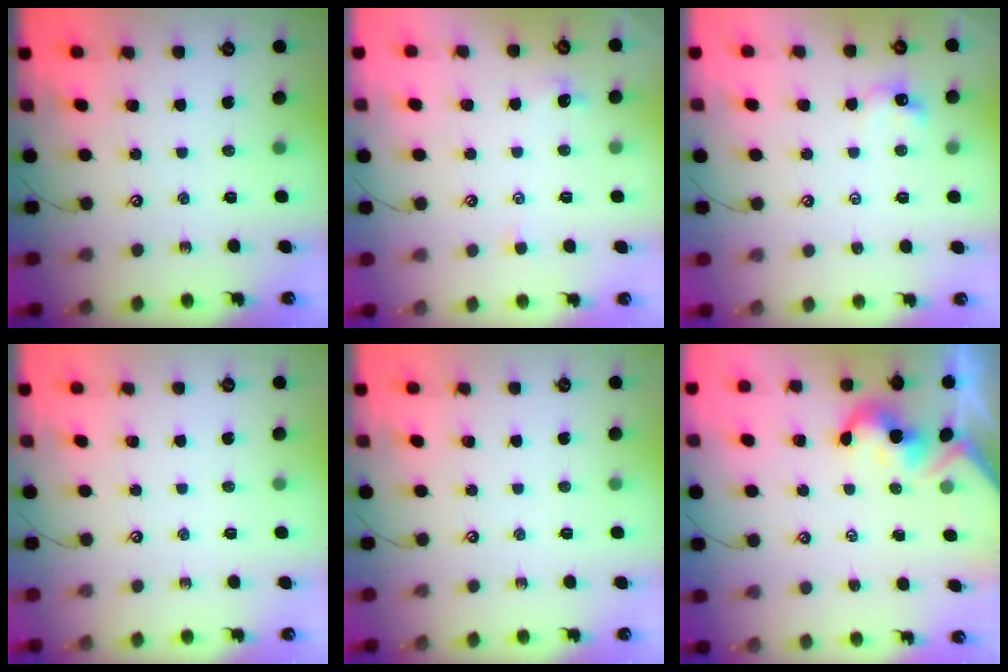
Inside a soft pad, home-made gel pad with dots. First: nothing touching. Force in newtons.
{"total": 0.6, "press": 0.3, "slide": 0.5}
{"total": 1.7, "press": 1.7, "slide": 0.3}
{"total": 0.0}
{"total": 0.0}
{"total": 2.1, "press": 2.0, "slide": 0.5}